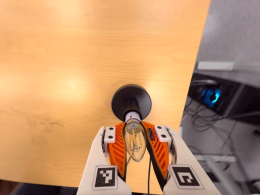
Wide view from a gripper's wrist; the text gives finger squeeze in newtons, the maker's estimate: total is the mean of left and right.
{"total": 28.9, "left": 33.4, "right": 24.4}